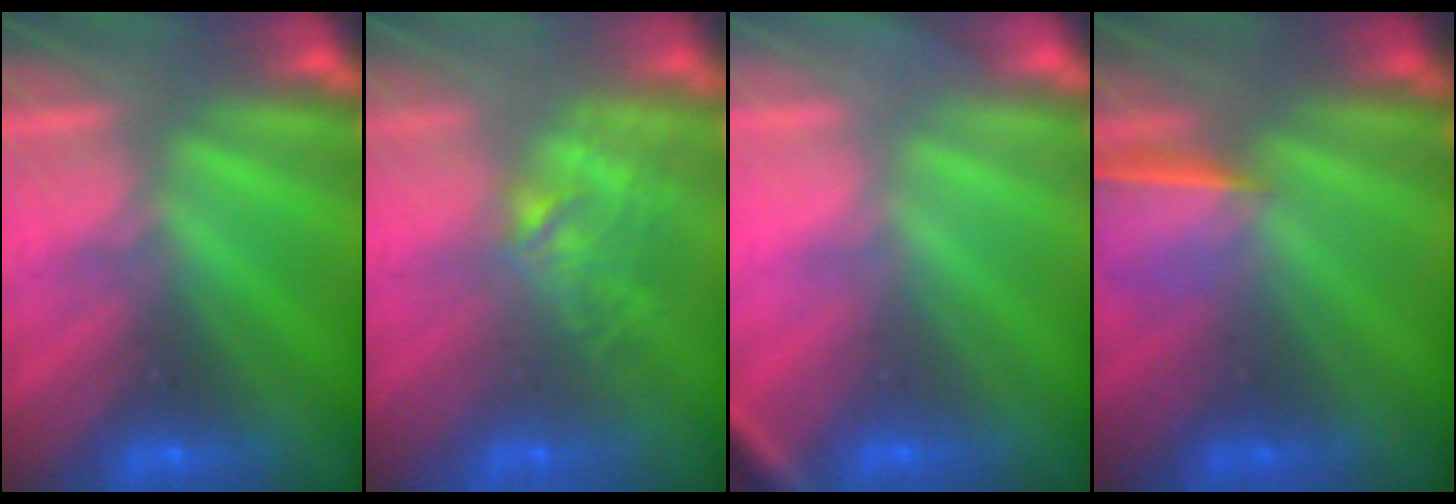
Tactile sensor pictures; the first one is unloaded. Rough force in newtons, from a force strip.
{"total": 2.7}
{"total": 2.7}
{"total": 1.6}